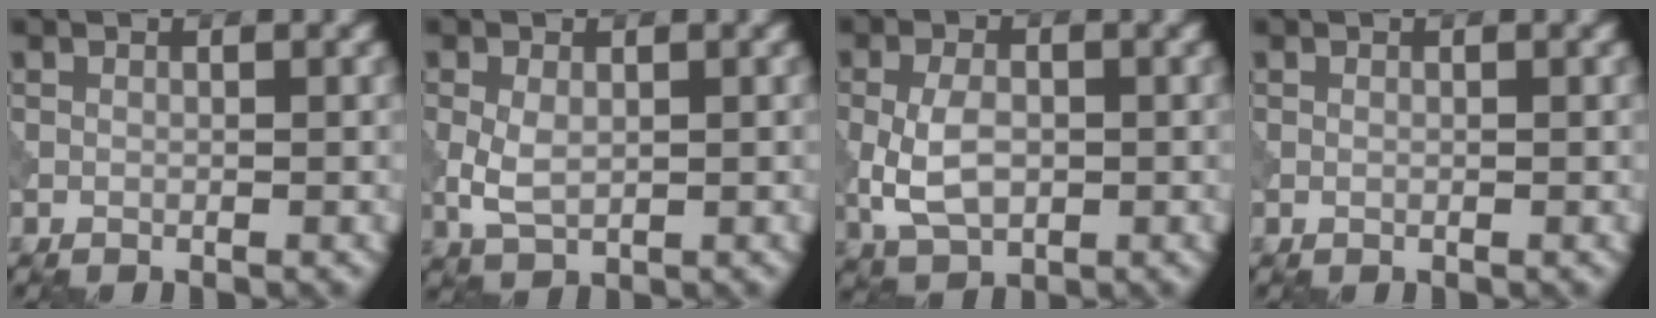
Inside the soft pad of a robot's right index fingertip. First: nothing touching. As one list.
[{"total": 2.9, "force": [-0.1, 1.8, 2.2], "torque": [-0.054, -0.002, 0.003]}, {"total": 4.6, "force": [-0.7, 2.9, 3.6], "torque": [-0.077, -0.003, -0.015]}, {"total": 0.0}]